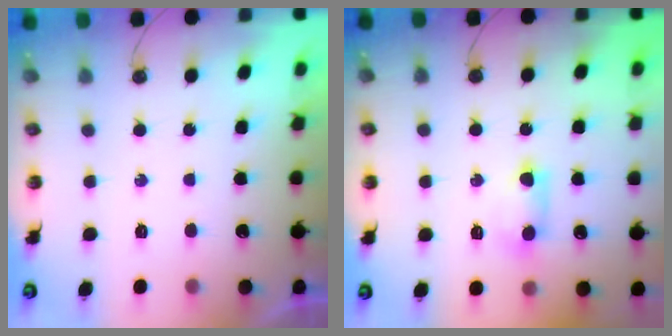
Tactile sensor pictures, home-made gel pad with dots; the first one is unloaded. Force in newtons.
{"total": 5.4, "press": 5.3, "slide": 1.1}